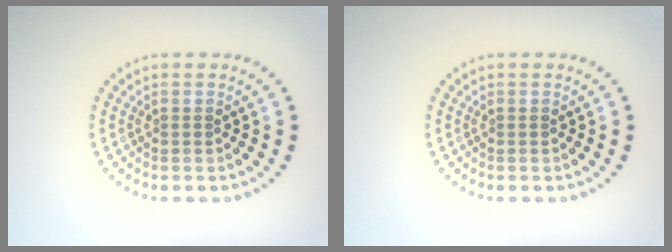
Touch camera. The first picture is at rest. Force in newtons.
{"total": 0.0}